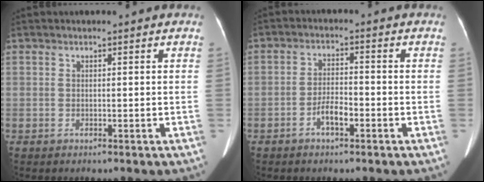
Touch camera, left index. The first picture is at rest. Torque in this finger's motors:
{"motor_torque": [0.10, 0.07, -0.02, 0.00]}